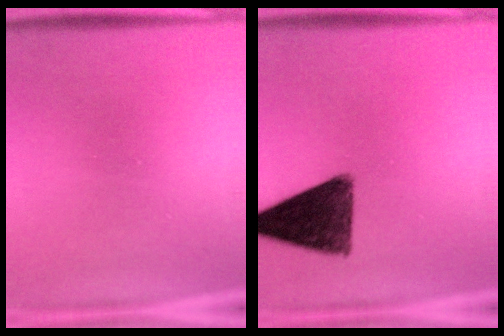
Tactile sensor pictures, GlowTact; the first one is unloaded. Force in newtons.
{"total": 12.6}